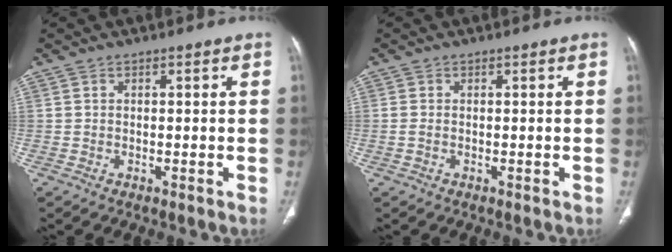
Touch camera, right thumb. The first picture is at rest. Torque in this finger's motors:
{"motor_torque": [-0.09, -0.15, -0.15, 0.12, -0.05]}